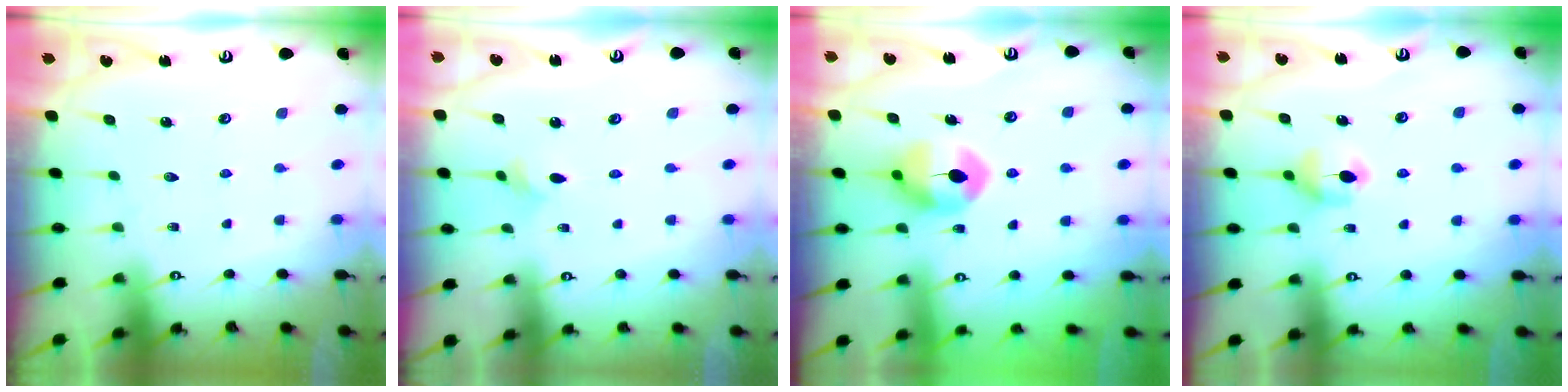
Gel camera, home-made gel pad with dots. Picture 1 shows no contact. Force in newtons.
{"total": 3.1, "press": 3.0, "slide": 0.7}
{"total": 9.7, "press": 9.7, "slide": 0.5}
{"total": 5.9, "press": 5.9, "slide": 0.7}